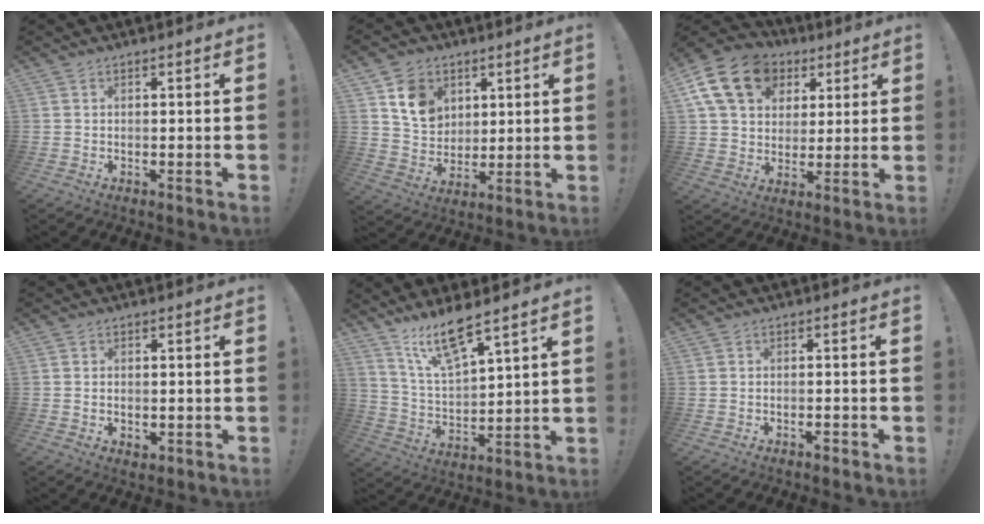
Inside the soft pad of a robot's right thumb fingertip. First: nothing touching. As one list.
[{"total": 11.0, "force": [5.7, 8.5, 4.2], "torque": [-0.069, -0.023, 0.114]}, {"total": 18.8, "force": [7.6, 14.0, 10.0], "torque": [-0.153, -0.030, 0.144]}, {"total": 1.2, "force": [0.1, 0.9, 0.9], "torque": [-0.012, 0.001, 0.002]}, {"total": 12.0, "force": [9.4, 2.5, 7.1], "torque": [-0.147, -0.049, 0.165]}, {"total": 1.4, "force": [-1.1, 0.3, 0.8], "torque": [-0.010, 0.004, -0.018]}]